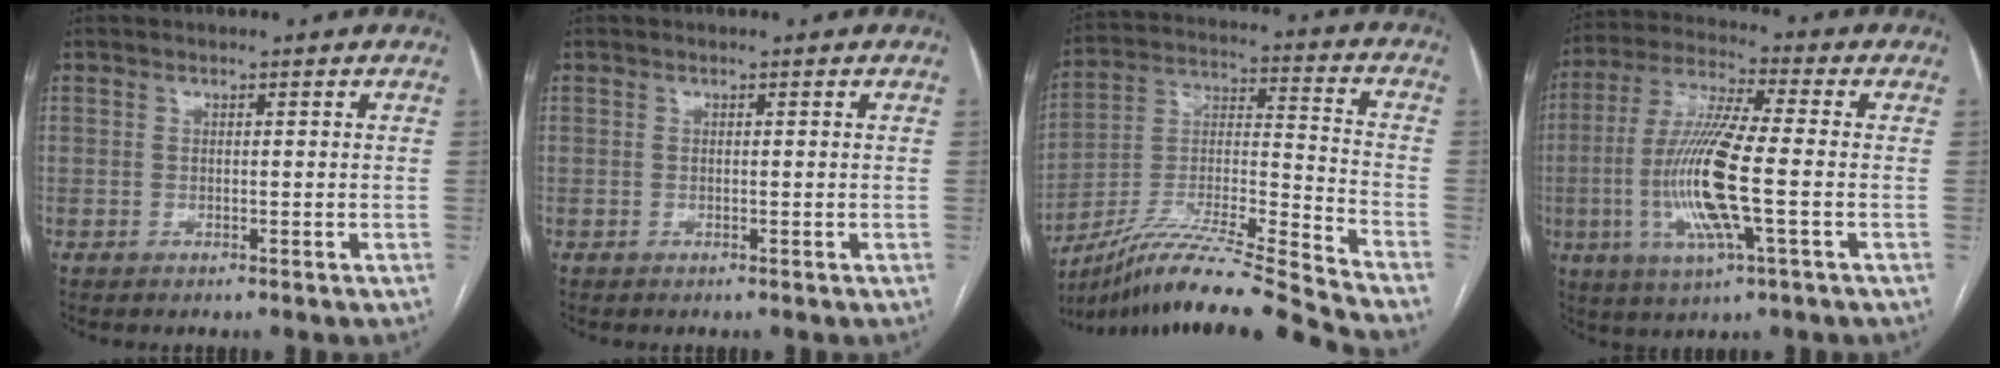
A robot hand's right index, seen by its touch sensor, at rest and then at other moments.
{"total": 0.0}
{"total": 20.7, "force": [-18.1, -2.1, 9.9], "torque": [-0.187, -0.011, -0.324]}
{"total": 14.2, "force": [-2.6, 1.1, 13.9], "torque": [-0.288, -0.011, -0.054]}